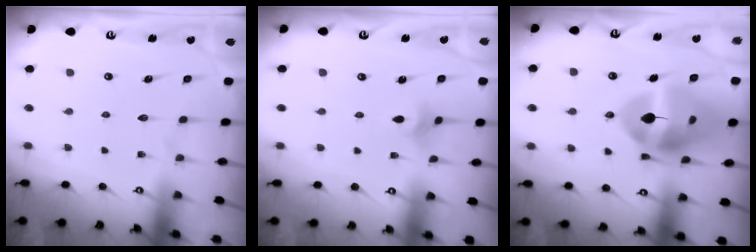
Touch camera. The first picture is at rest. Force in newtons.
{"total": 2.3, "press": 2.2, "slide": 0.5}
{"total": 17.9, "press": 17.8, "slide": 1.9}